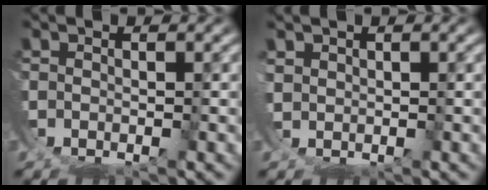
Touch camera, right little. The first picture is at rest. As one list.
[{"total": 1.5, "force": [1.4, -0.2, 0.5], "torque": [-0.014, 0.001, 0.036]}]